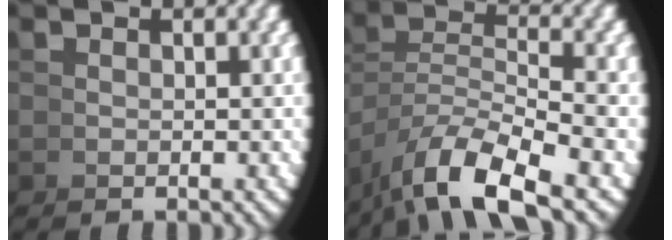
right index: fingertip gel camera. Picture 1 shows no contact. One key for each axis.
{"total": 5.6, "fx": -2.8, "fy": 2.5, "fz": 4.2, "tx": -0.073, "ty": -0.013, "tz": -0.037}